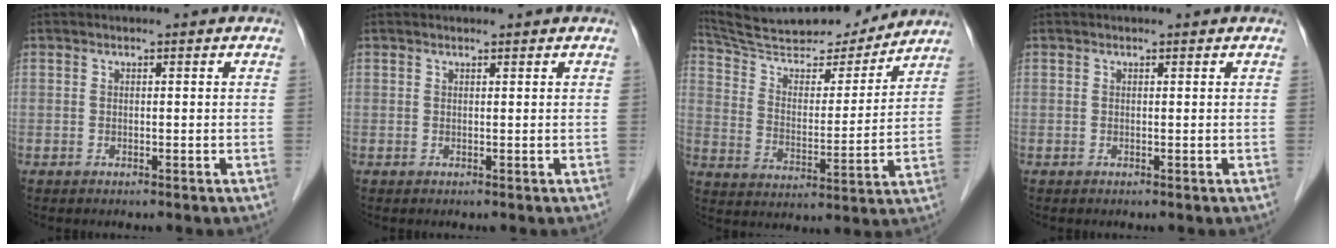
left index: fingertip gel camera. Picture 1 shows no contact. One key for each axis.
{"total": 1.2, "fx": 1.2, "fy": 0.1, "fz": 0.3, "tx": -0.008, "ty": 0.012, "tz": 0.018}
{"total": 21.2, "fx": 19.7, "fy": 3.6, "fz": 6.9, "tx": -0.121, "ty": 0.001, "tz": 0.306}
{"total": 1.3, "fx": 1.2, "fy": 0.2, "fz": 0.3, "tx": -0.010, "ty": 0.013, "tz": 0.013}